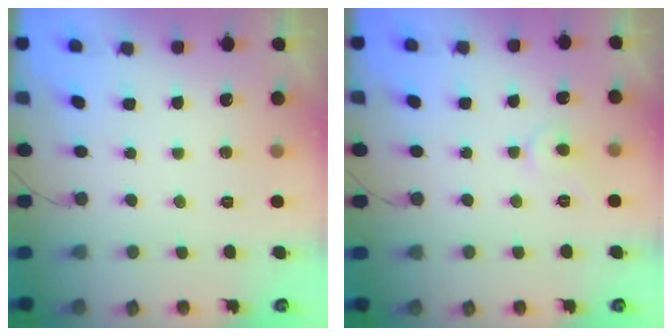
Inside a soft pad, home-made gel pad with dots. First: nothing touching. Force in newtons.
{"total": 4.4, "press": 4.4, "slide": 0.2}